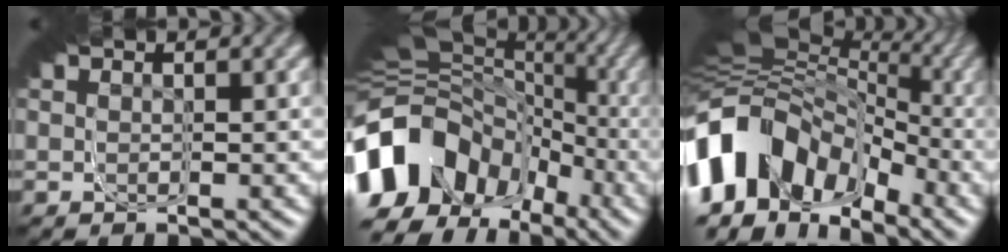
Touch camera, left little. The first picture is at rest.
{"total": 17.7, "force": [-6.3, 11.4, 12.1], "torque": [-0.167, -0.022, -0.099]}
{"total": 14.8, "force": [-4.8, 8.5, 11.2], "torque": [-0.149, 0.000, -0.085]}